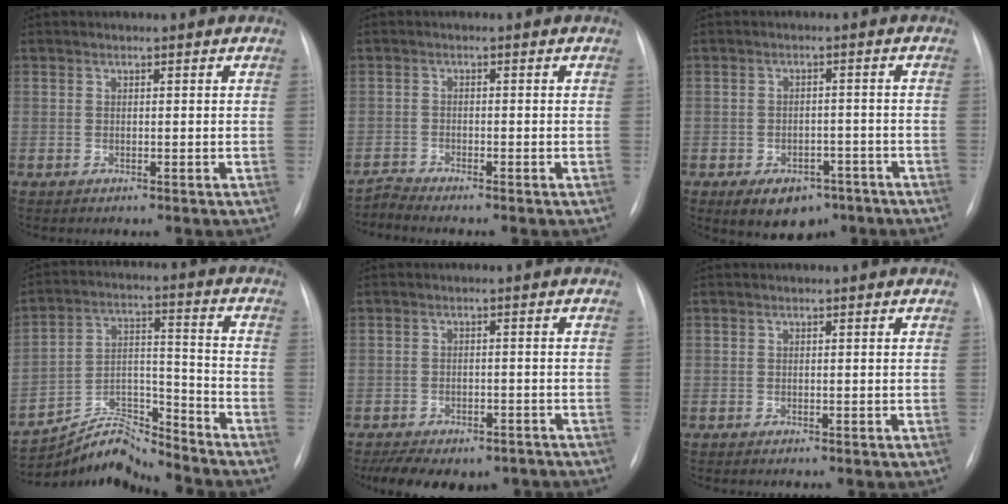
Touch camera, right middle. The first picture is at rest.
{"total": 1.8, "force": [-1.6, -0.7, -0.4], "torque": [0.014, -0.011, -0.031]}
{"total": 8.2, "force": [-5.2, 5.0, 3.9], "torque": [-0.053, 0.012, -0.065]}
{"total": 9.7, "force": [-9.7, -0.1, -0.2], "torque": [-0.003, 0.049, -0.175]}
{"total": 13.3, "force": [-10.0, 6.7, 5.8], "torque": [-0.113, 0.008, -0.125]}
{"total": 0.0}